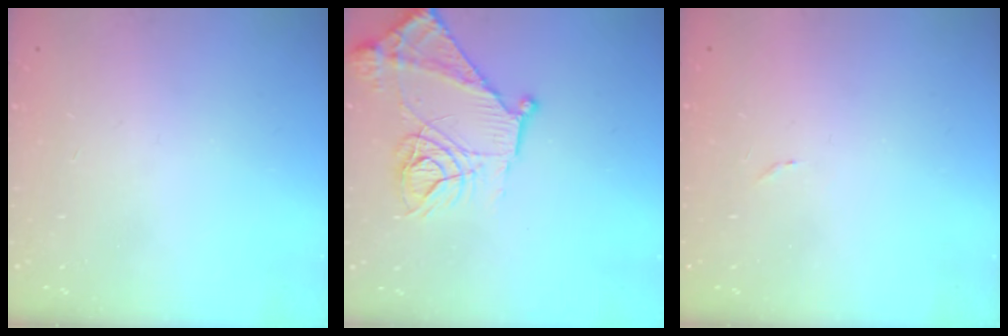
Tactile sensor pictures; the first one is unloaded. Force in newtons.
{"total": 15.5, "press": 15.4, "slide": 1.4}
{"total": 5.0, "press": 5.0, "slide": 0.3}